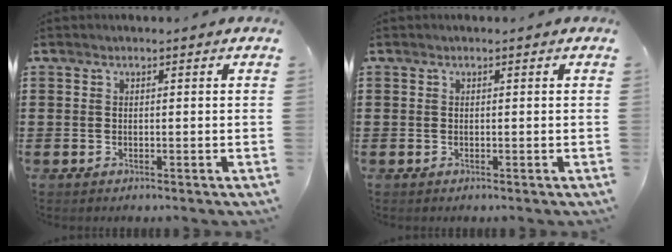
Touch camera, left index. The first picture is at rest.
{"total": 0.0}